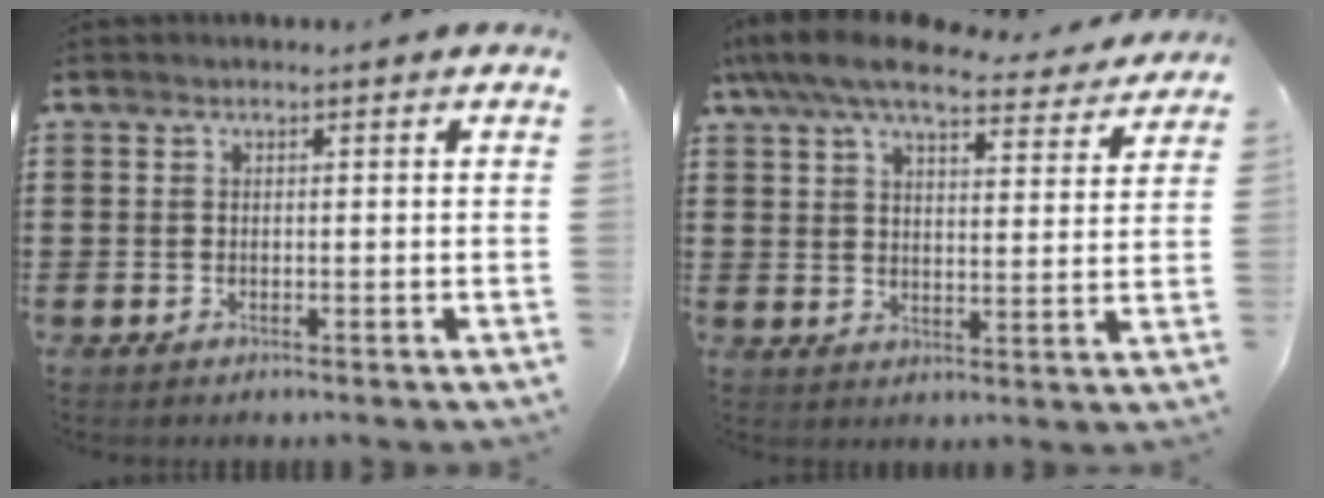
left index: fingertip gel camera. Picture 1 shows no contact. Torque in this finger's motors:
{"motor_torque": [1.39, 0.01, 1.06, 0.21]}